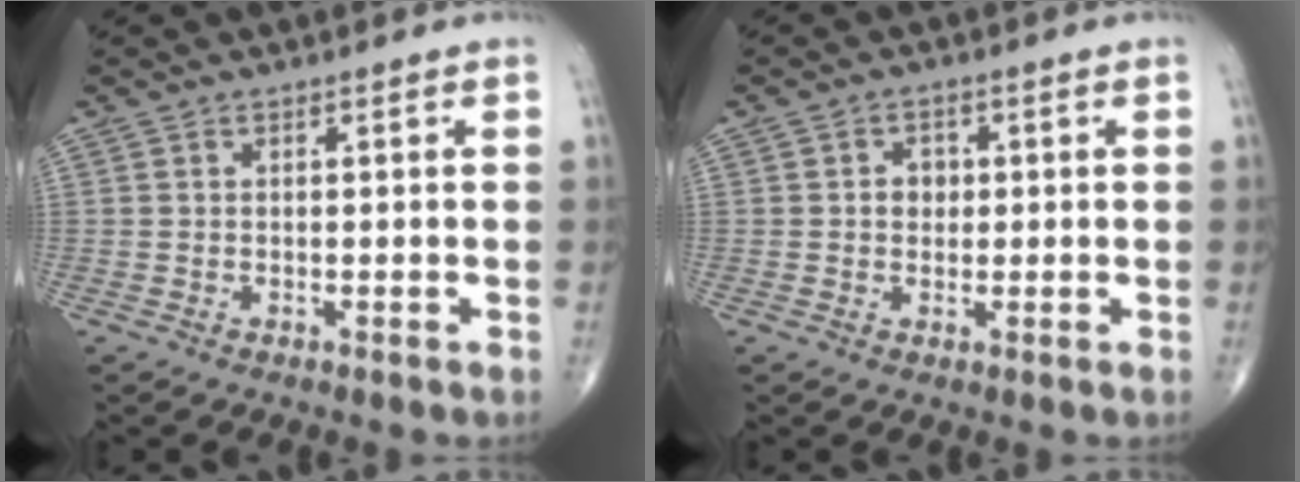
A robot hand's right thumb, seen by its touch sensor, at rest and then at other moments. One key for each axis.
{"total": 2.8, "fx": 0.2, "fy": 2.4, "fz": 1.5, "tx": -0.006, "ty": 0.005, "tz": 0.001}